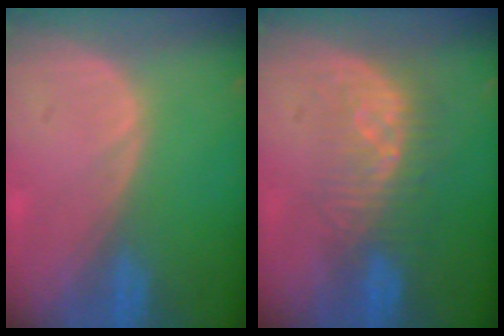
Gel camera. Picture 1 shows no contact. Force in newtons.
{"total": 8.3, "press": 7.3, "slide": 4.0}